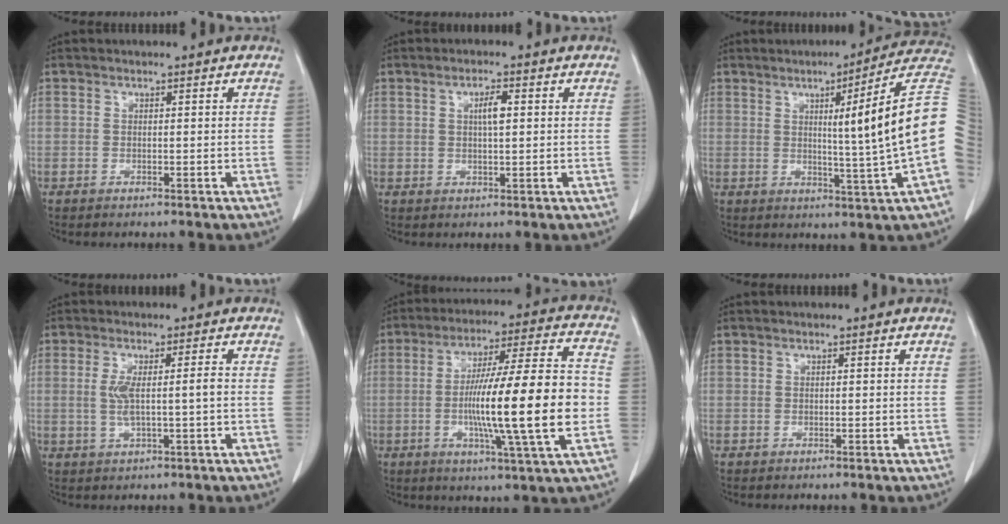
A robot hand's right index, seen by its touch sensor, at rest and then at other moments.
{"total": 2.9, "force": [0.8, 0.6, 2.8], "torque": [-0.047, 0.002, 0.013]}
{"total": 14.7, "force": [1.6, -2.5, 14.4], "torque": [-0.176, 0.003, 0.016]}
{"total": 4.5, "force": [-0.1, 0.2, 4.5], "torque": [-0.085, 0.002, 0.004]}
{"total": 19.2, "force": [-2.8, 0.1, 19.0], "torque": [-0.308, 0.001, -0.051]}
{"total": 0.0}